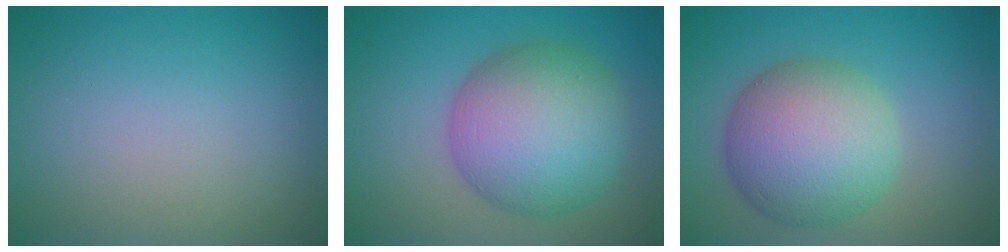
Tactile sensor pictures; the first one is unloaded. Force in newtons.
{"total": 10.5, "press": 10.5, "slide": 0.2}
{"total": 9.0, "press": 9.0, "slide": 0.4}